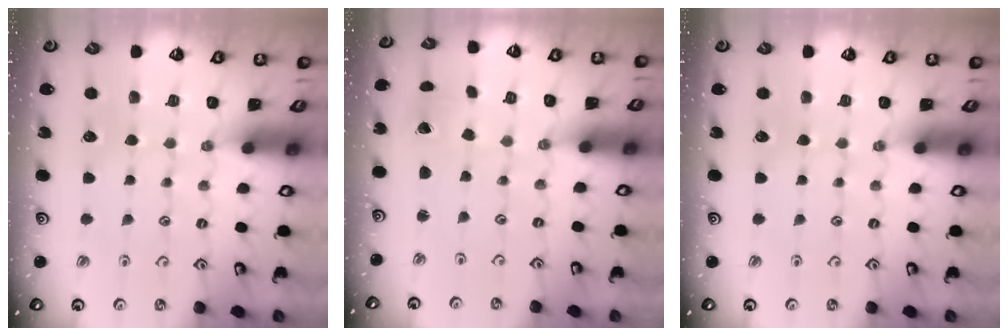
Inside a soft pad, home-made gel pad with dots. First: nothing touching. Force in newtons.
{"total": 1.7, "press": 1.7, "slide": 0.3}
{"total": 0.0}